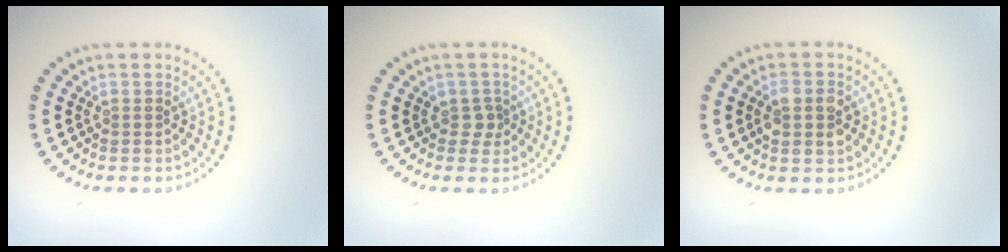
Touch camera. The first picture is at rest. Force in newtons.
{"total": 1.3, "press": 1.0, "slide": 0.7}
{"total": 2.6, "press": 2.6, "slide": 0.3}